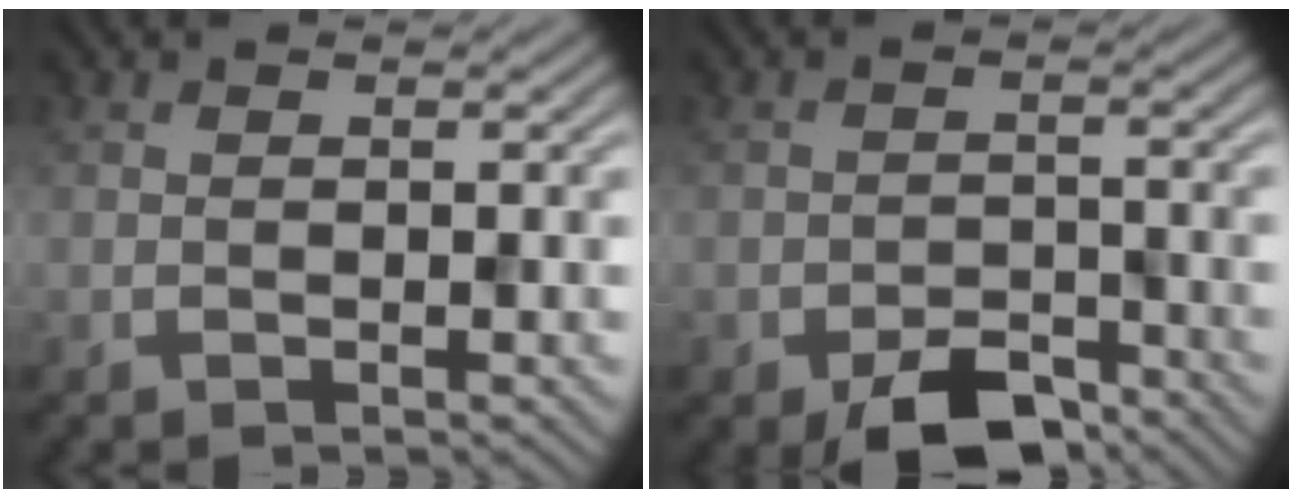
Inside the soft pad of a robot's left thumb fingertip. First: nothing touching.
{"total": 4.9, "force": [-3.8, 2.2, 2.3], "torque": [-0.031, 0.000, -0.066]}